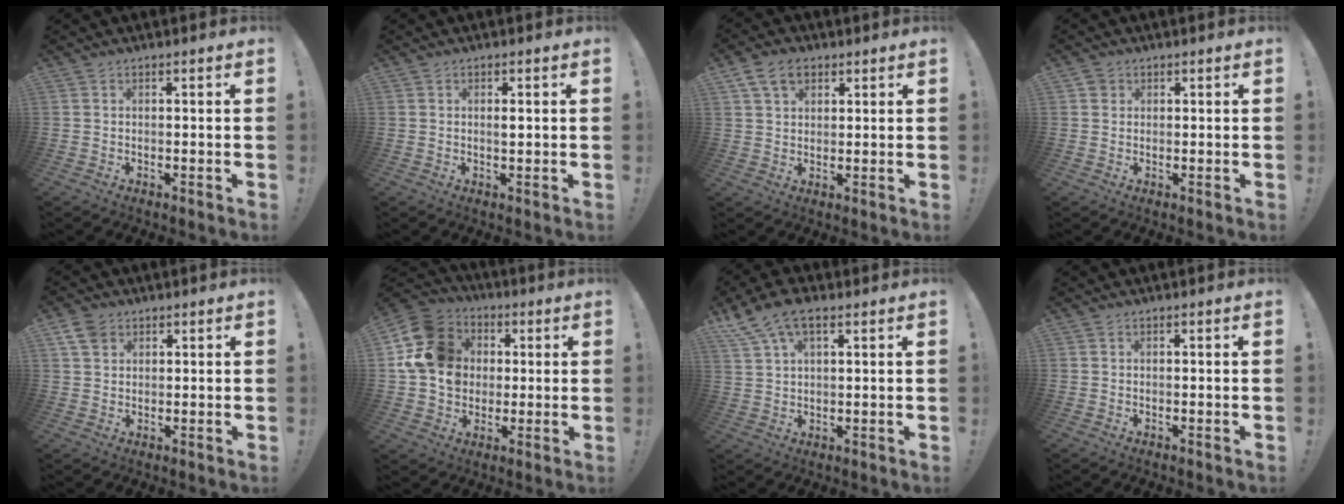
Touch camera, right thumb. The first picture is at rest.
{"total": 1.3, "force": [0.1, 0.3, 1.2], "torque": [-0.015, -0.003, -0.001]}
{"total": 7.7, "force": [4.1, 5.1, 4.0], "torque": [-0.070, -0.005, 0.081]}
{"total": 1.8, "force": [1.0, 1.5, 0.3], "torque": [-0.001, -0.001, 0.017]}
{"total": 5.2, "force": [2.9, 3.6, 2.5], "torque": [-0.040, -0.006, 0.056]}
{"total": 16.7, "force": [2.5, 14.3, 8.4], "torque": [-0.144, -0.001, 0.052]}
{"total": 8.7, "force": [5.0, 4.0, 5.8], "torque": [-0.114, -0.011, 0.101]}
{"total": 0.0}